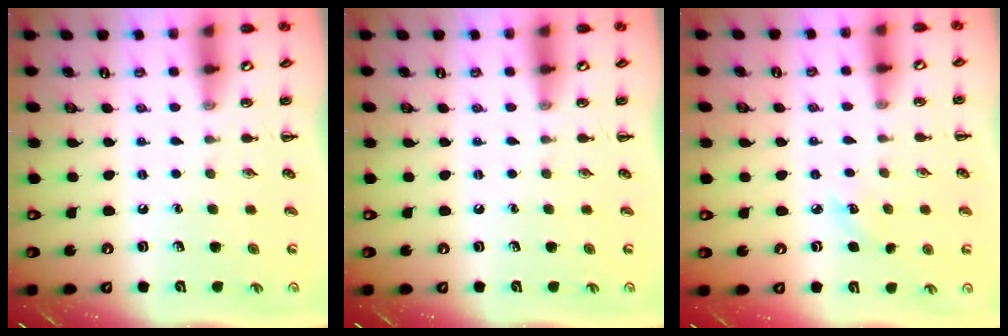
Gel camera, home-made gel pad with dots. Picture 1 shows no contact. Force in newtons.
{"total": 0.0}
{"total": 3.7, "press": 3.5, "slide": 1.1}